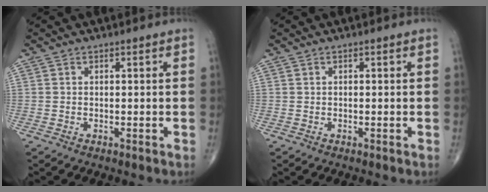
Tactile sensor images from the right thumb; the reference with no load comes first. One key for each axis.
{"total": 0.0}